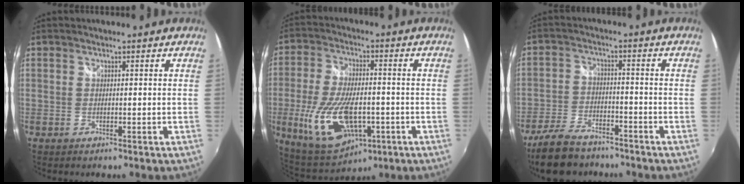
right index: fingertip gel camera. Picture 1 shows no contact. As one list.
[{"total": 17.1, "force": [-4.6, 8.4, 14.2], "torque": [-0.296, -0.023, -0.066]}, {"total": 11.6, "force": [-9.1, 5.1, 5.0], "torque": [-0.133, -0.008, -0.164]}]